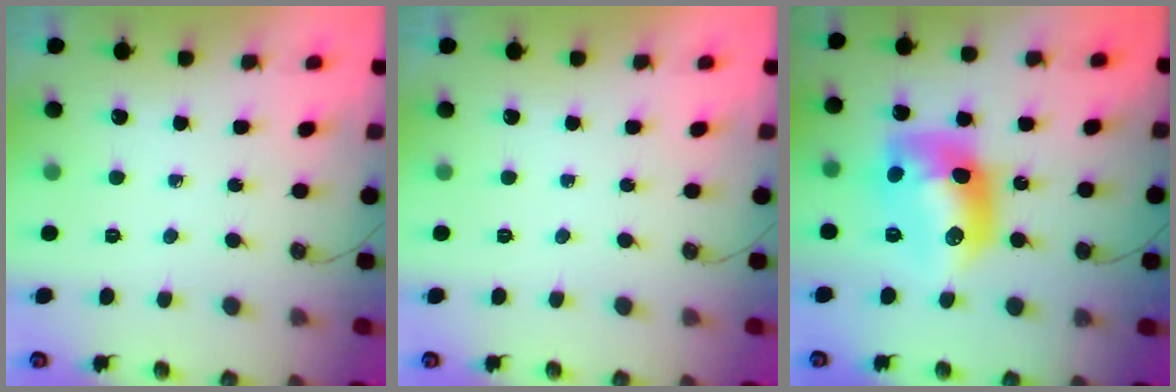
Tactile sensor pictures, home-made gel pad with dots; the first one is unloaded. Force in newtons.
{"total": 0.0}
{"total": 14.4, "press": 14.3, "slide": 1.2}